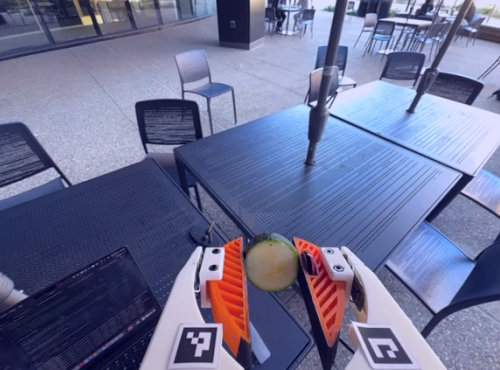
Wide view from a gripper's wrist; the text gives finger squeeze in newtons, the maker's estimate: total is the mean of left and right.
{"total": 8.0, "left": 7.6, "right": 8.4}